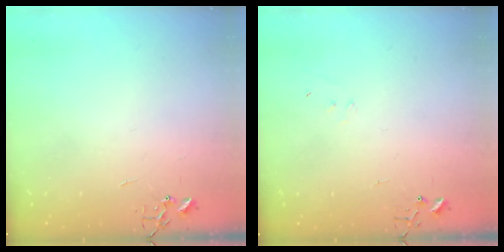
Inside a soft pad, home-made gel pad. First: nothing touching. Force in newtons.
{"total": 4.9, "press": 4.9, "slide": 0.3}